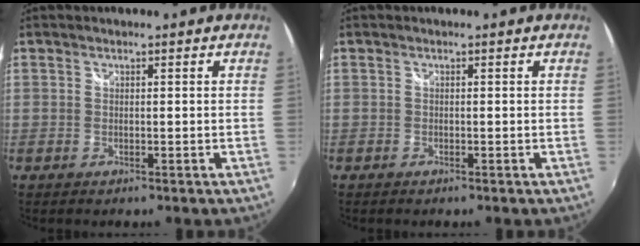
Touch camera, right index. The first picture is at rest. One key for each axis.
{"total": 0.0}